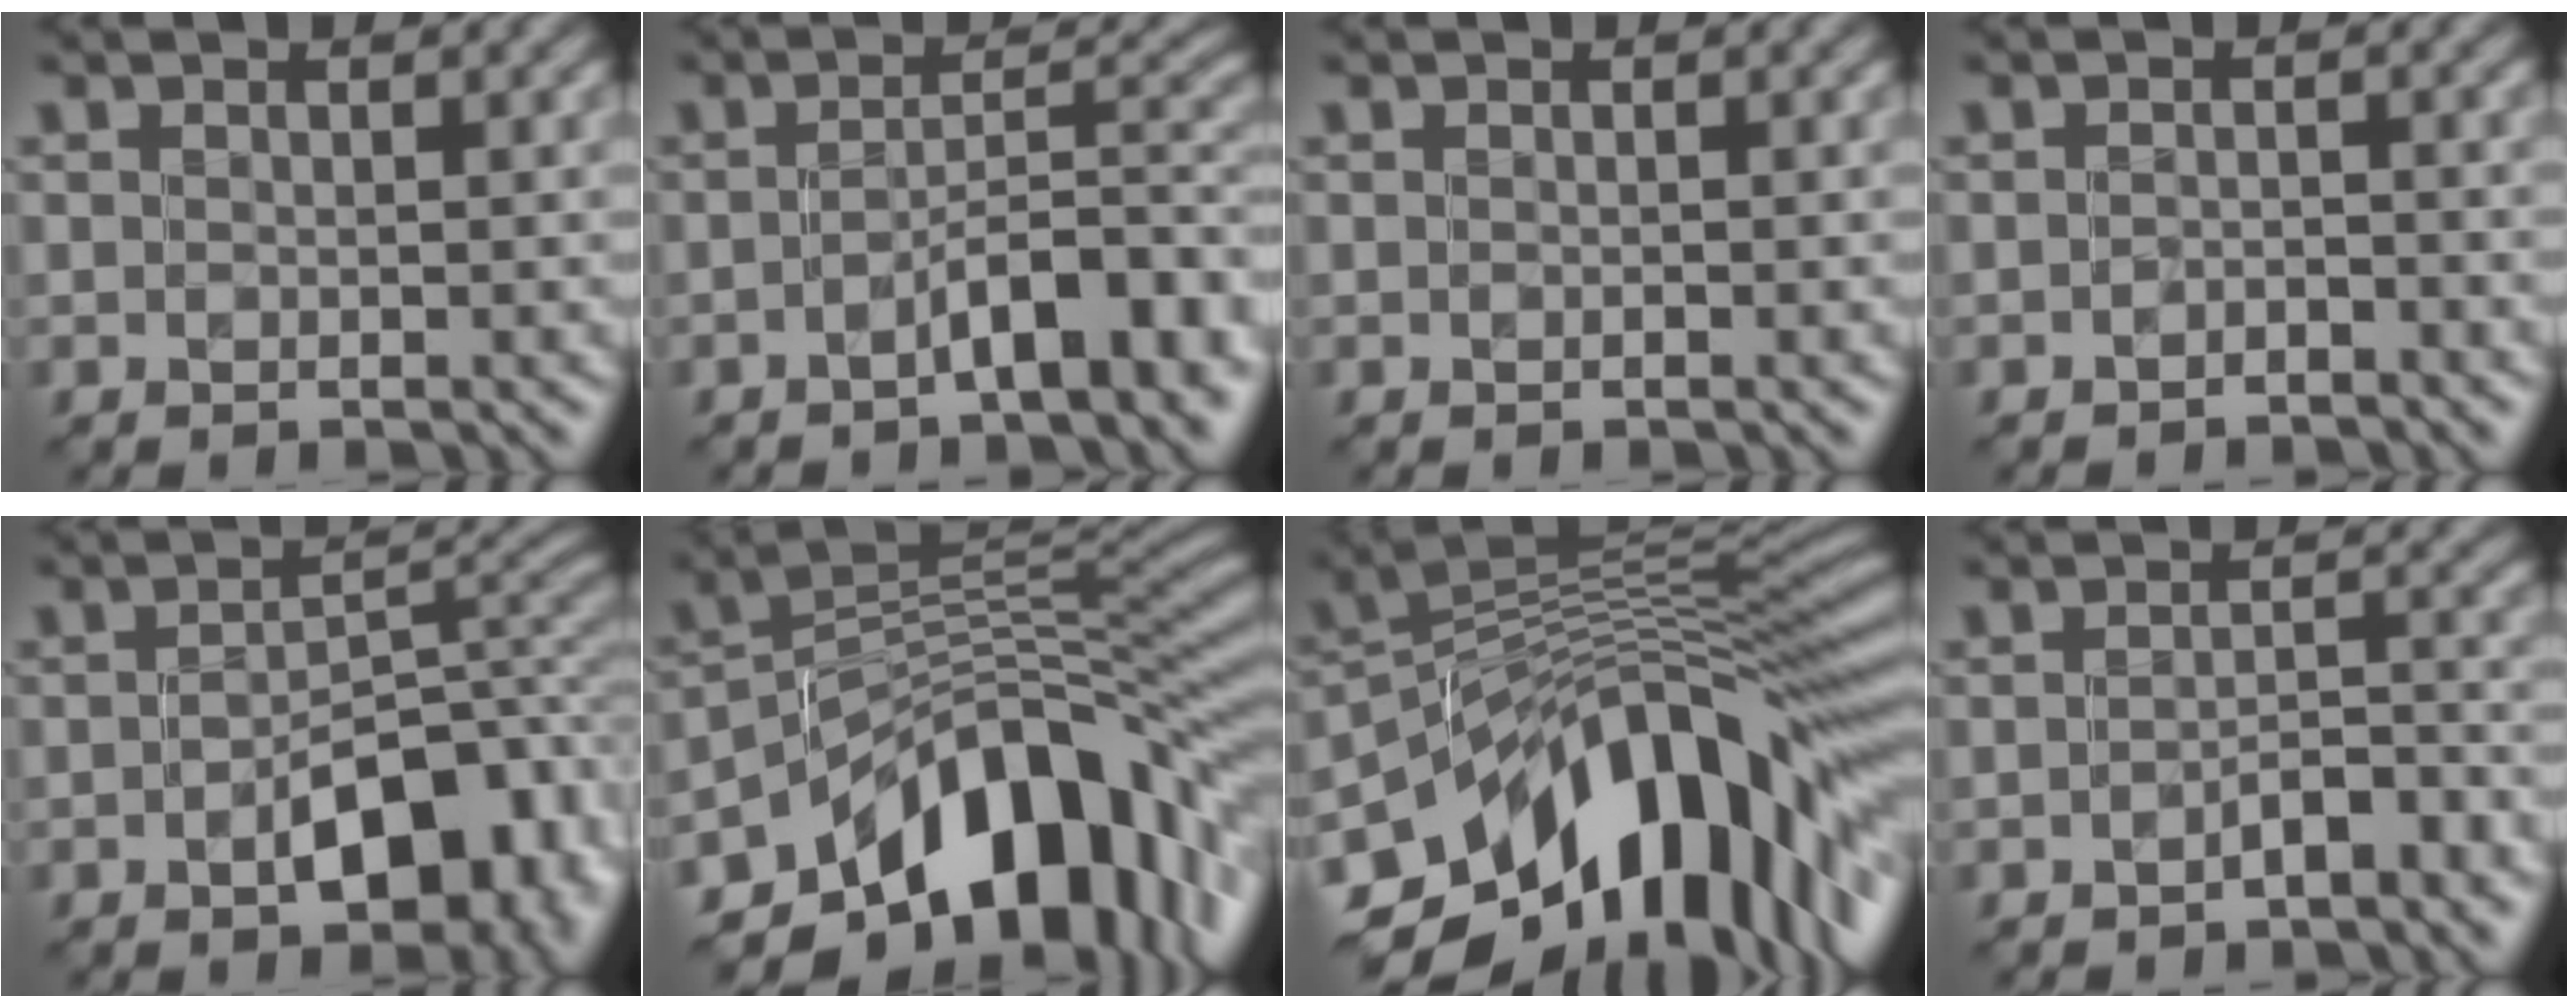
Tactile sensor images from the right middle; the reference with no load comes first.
{"total": 6.2, "force": [-2.8, 1.9, 5.2], "torque": [-0.077, 0.015, -0.045]}
{"total": 0.0}
{"total": 0.9, "force": [-0.8, 0.2, 0.3], "torque": [-0.004, 0.004, -0.015]}
{"total": 8.5, "force": [-2.7, 4.5, 6.7], "torque": [-0.083, 0.007, -0.044]}
{"total": 12.3, "force": [-6.5, 6.3, 8.4], "torque": [-0.110, 0.013, -0.119]}
{"total": 14.3, "force": [-6.2, 7.3, 10.6], "torque": [-0.161, 0.017, -0.109]}
{"total": 2.6, "force": [-1.5, 0.9, 1.9], "torque": [-0.032, 0.011, -0.026]}